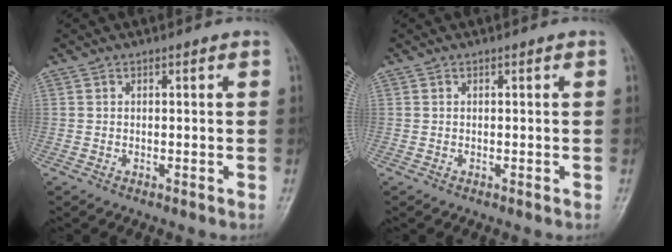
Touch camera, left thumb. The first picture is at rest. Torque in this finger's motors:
{"motor_torque": [0.00, 0.00, -0.07, 0.07, 0.00]}